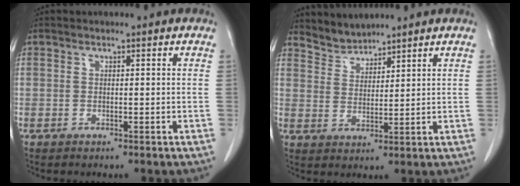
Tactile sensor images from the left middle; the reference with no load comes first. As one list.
[{"total": 3.7, "force": [3.6, 0.4, -0.7], "torque": [0.012, 0.005, 0.078]}]